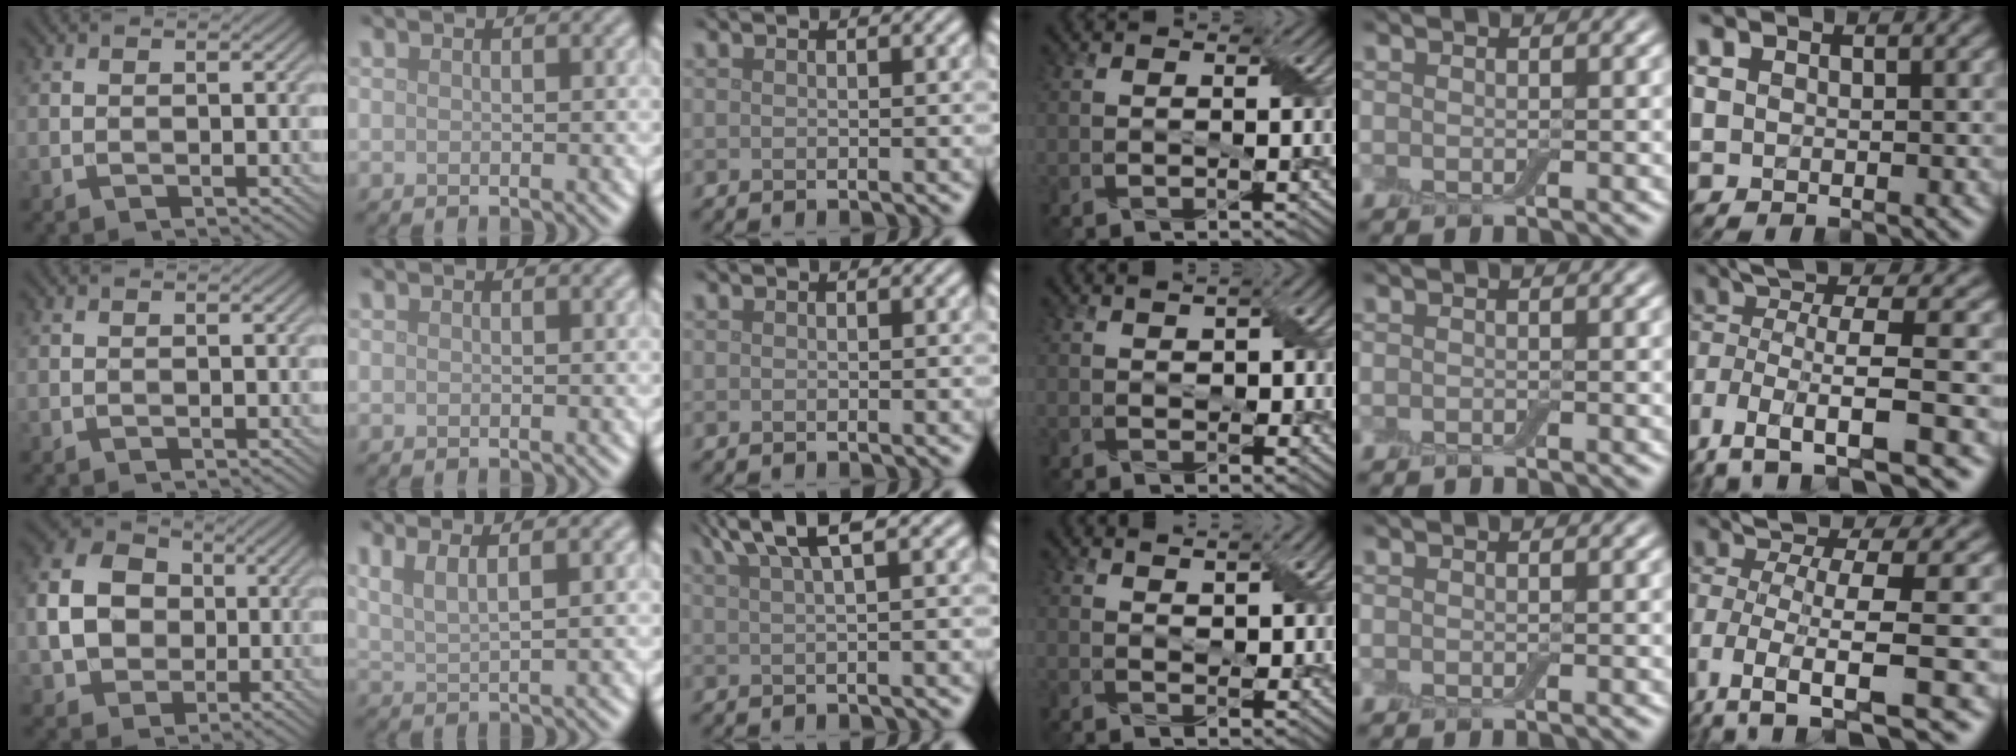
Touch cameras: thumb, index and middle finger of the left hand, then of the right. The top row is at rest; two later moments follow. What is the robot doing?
{"motion": "peel", "object": "bubble wrap"}